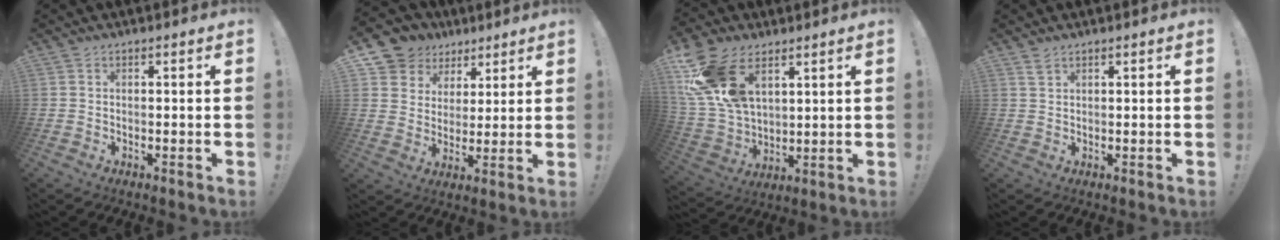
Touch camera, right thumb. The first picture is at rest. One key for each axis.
{"total": 9.4, "fx": 5.1, "fy": 7.7, "fz": 1.6, "tx": -0.027, "ty": -0.039, "tz": 0.106}
{"total": 19.1, "fx": 9.2, "fy": 11.6, "fz": 12.1, "tx": -0.253, "ty": -0.045, "tz": 0.173}
{"total": 1.6, "fx": 1.3, "fy": 0.7, "fz": 0.7, "tx": -0.014, "ty": -0.001, "tz": 0.024}